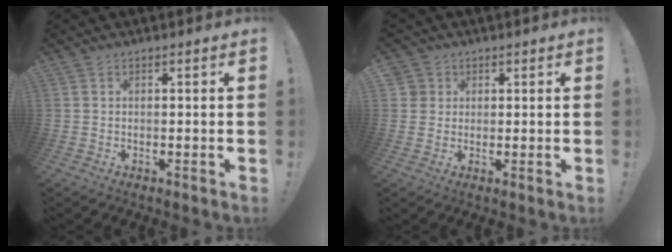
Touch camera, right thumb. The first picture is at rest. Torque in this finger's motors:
{"motor_torque": [0.24, 0.43, 0.11, 0.15, -0.07]}